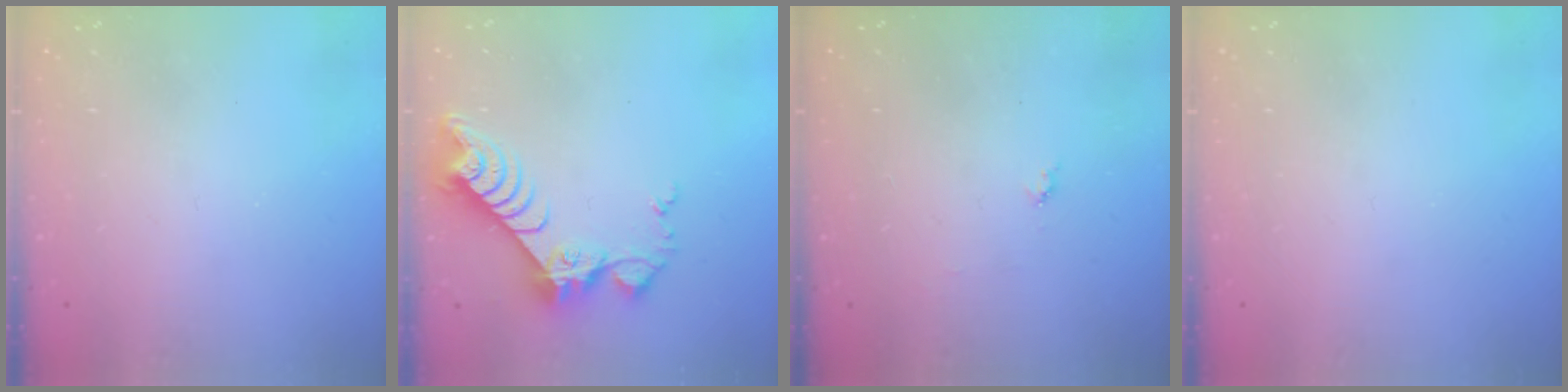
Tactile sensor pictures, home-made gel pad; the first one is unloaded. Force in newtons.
{"total": 9.3, "press": 9.3, "slide": 0.7}
{"total": 3.9, "press": 3.9, "slide": 0.4}
{"total": 0.0}